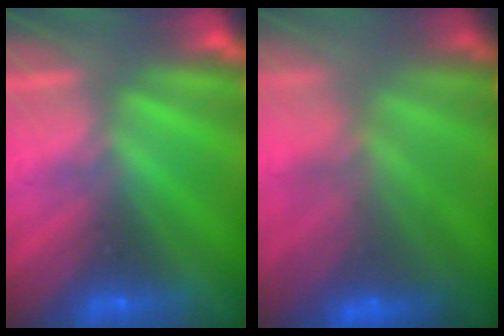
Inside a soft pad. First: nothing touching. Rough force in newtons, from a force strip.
{"total": 9.2}